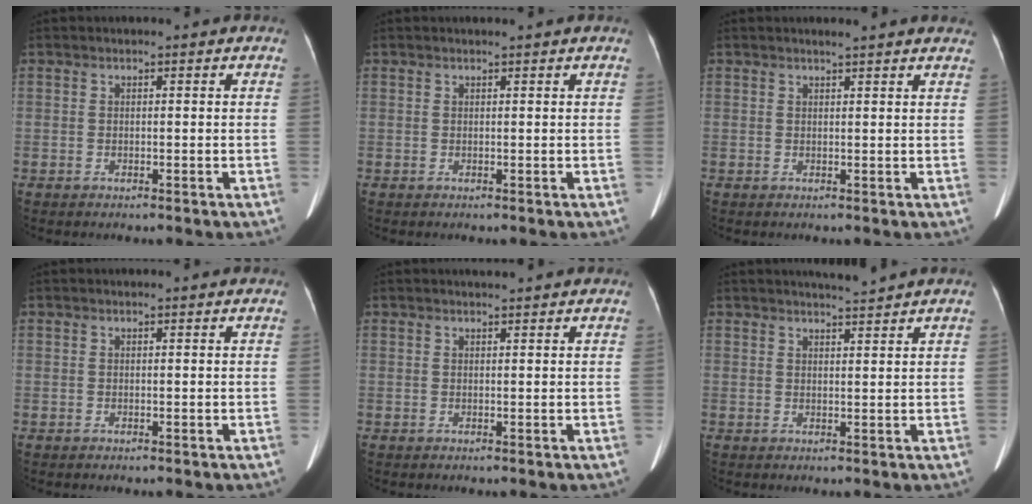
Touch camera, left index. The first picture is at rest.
{"total": 0.6, "force": [0.6, -0.1, 0.2], "torque": [-0.005, 0.003, 0.013]}
{"total": 6.0, "force": [5.5, 0.3, 2.4], "torque": [-0.031, 0.013, 0.051]}
{"total": 0.6, "force": [0.5, 0.1, 0.1], "torque": [-0.006, 0.006, 0.002]}
{"total": 1.7, "force": [1.6, -0.1, 0.6], "torque": [-0.010, 0.012, 0.027]}
{"total": 2.6, "force": [2.4, -1.0, 0.3], "torque": [-0.007, -0.007, 0.041]}